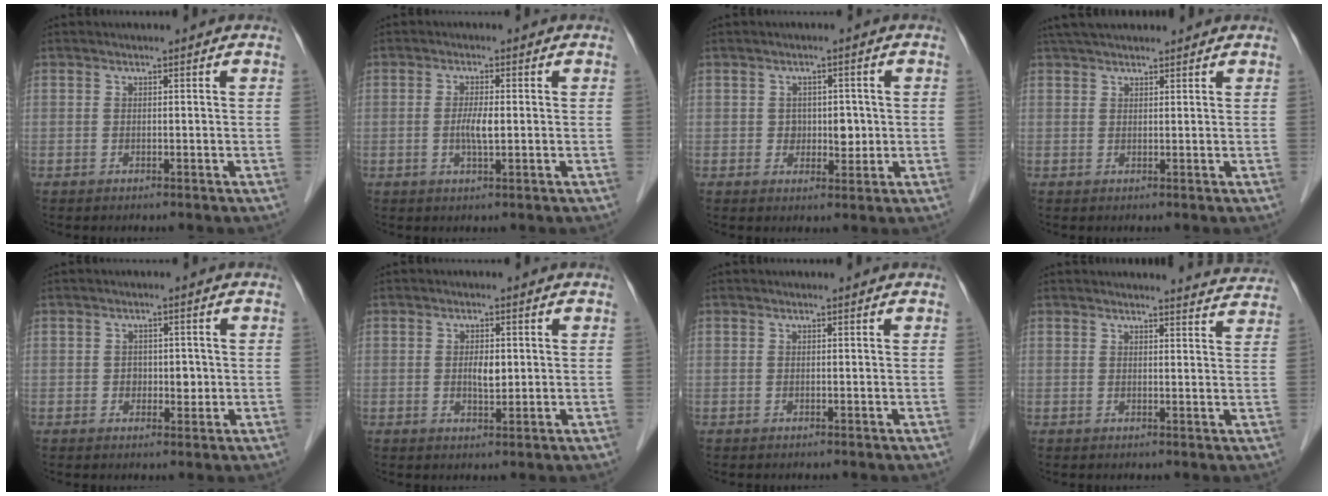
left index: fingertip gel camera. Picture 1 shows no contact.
{"total": 2.9, "force": [-0.3, 0.5, 2.9], "torque": [-0.060, -0.003, -0.005]}
{"total": 3.3, "force": [0.0, 2.5, 2.2], "torque": [-0.025, 0.005, 0.005]}
{"total": 6.5, "force": [5.7, 1.6, 2.7], "torque": [-0.043, 0.041, 0.094]}
{"total": 2.7, "force": [-0.2, 2.0, 1.8], "torque": [-0.022, 0.005, 0.000]}
{"total": 2.7, "force": [0.2, 1.2, 2.4], "torque": [-0.043, -0.001, 0.004]}
{"total": 0.0}
{"total": 5.6, "force": [5.6, 0.2, 0.1], "torque": [-0.003, -0.018, 0.047]}